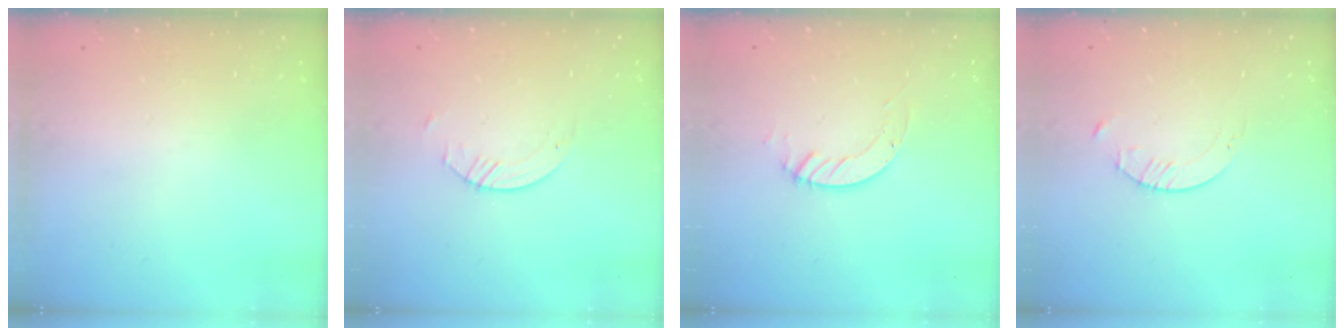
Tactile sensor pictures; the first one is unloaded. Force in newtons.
{"total": 0.8, "press": 0.8, "slide": 0.2}
{"total": 3.8, "press": 3.8, "slide": 0.4}
{"total": 1.6, "press": 1.6, "slide": 0.2}